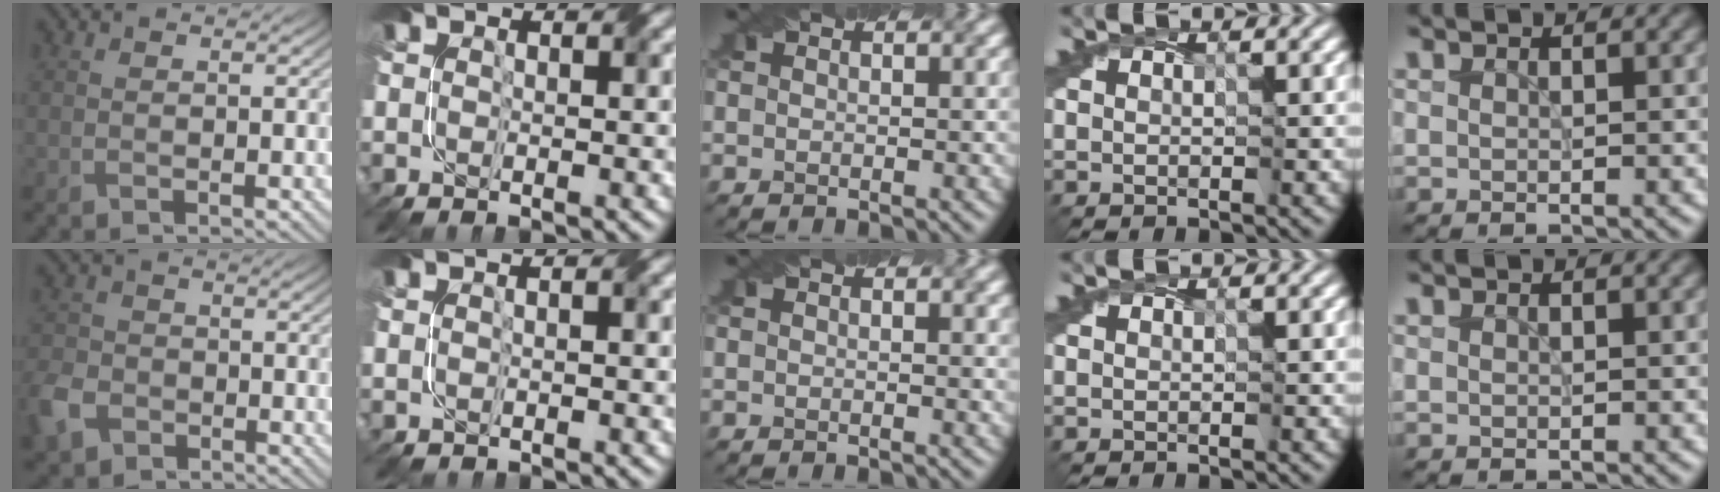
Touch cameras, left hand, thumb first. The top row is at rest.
{"thumb": {"total": 5.7, "force": [-3.1, 4.1, 2.4], "torque": [-0.072, -0.008, -0.075]}, "middle": {"total": 0.7, "force": [0.4, 0.1, 0.5], "torque": [-0.004, -0.002, 0.007]}}